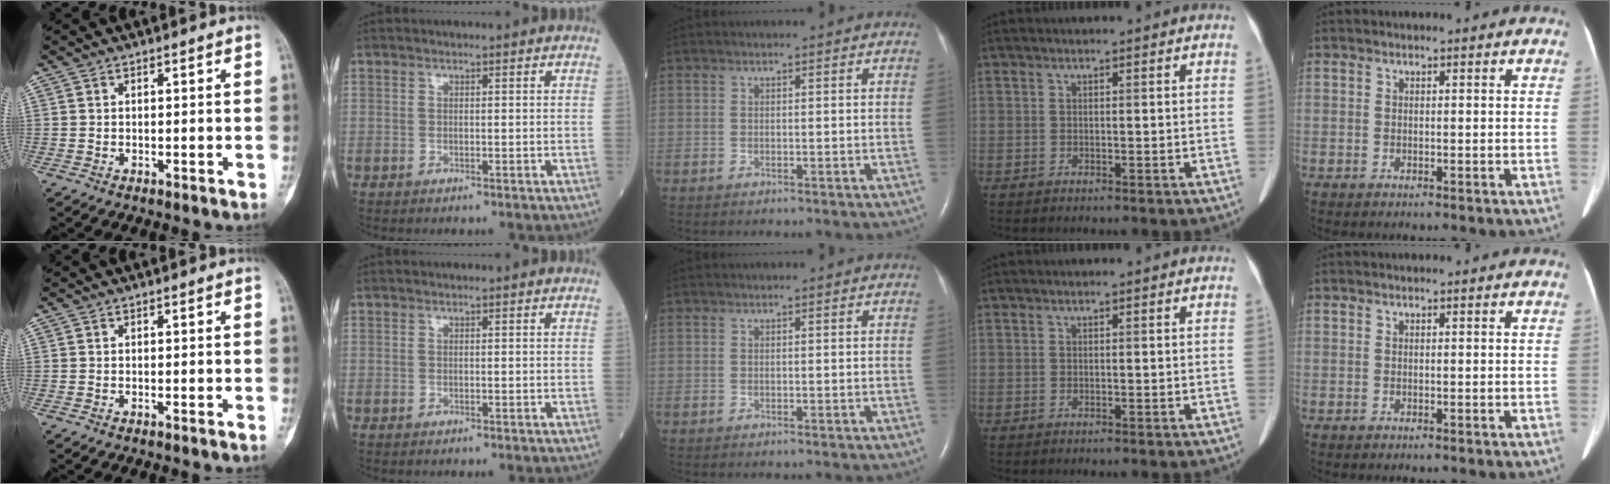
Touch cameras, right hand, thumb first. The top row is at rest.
{}